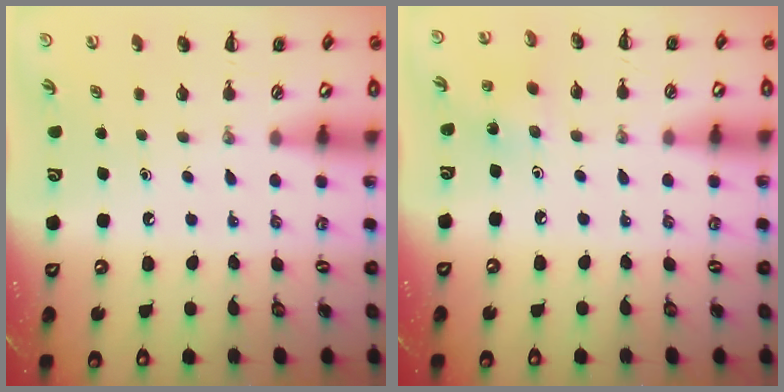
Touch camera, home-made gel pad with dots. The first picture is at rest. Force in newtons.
{"total": 1.4, "press": 1.3, "slide": 0.6}